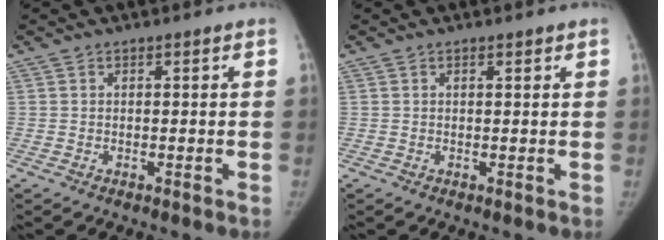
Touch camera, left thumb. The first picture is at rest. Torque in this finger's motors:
{"motor_torque": [-0.22, -0.07, -0.34, 0.20, -0.05]}